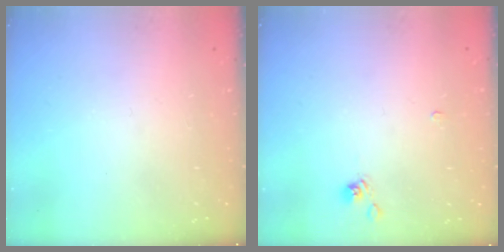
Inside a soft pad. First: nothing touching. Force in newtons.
{"total": 2.4, "press": 2.3, "slide": 0.8}